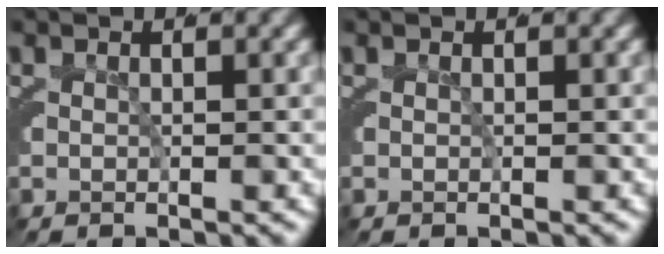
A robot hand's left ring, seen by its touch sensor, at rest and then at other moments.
{"total": 0.0}